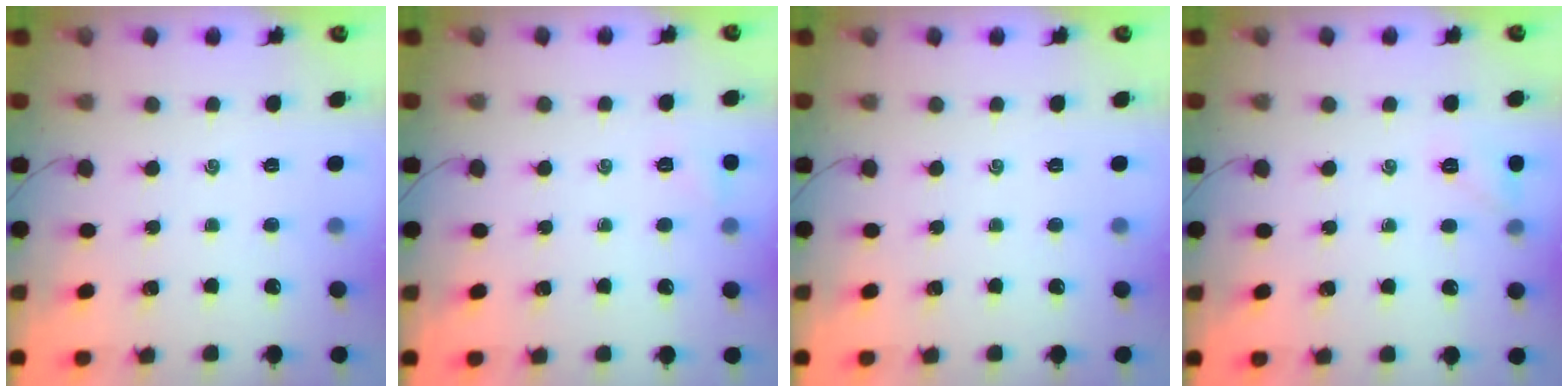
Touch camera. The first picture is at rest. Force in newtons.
{"total": 4.5, "press": 4.3, "slide": 1.1}
{"total": 0.0}
{"total": 5.5, "press": 5.3, "slide": 1.6}